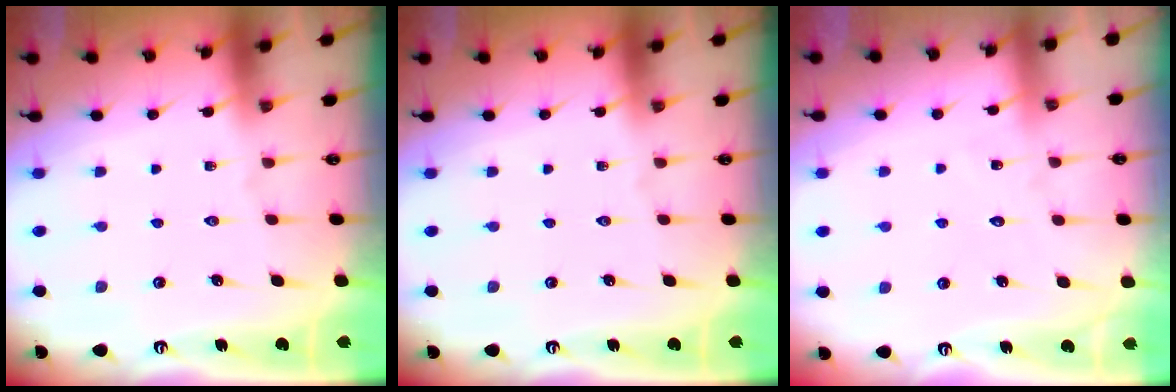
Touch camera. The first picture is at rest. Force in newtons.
{"total": 0.0}
{"total": 6.2, "press": 6.2, "slide": 0.5}